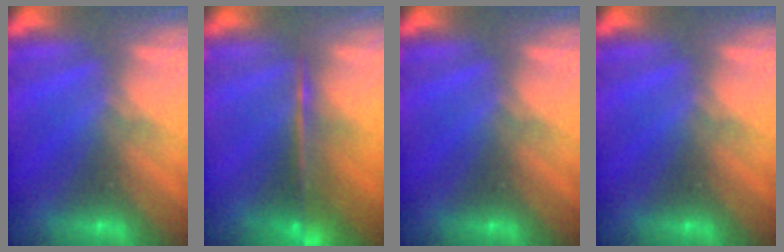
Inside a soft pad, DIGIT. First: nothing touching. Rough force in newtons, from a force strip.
{"total": 7.0}
{"total": 0.0}
{"total": 0.0}